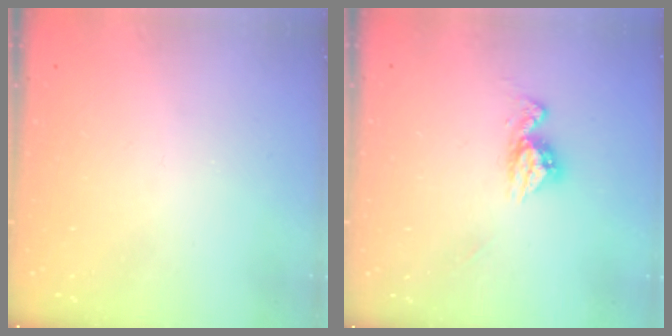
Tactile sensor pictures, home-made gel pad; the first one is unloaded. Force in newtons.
{"total": 8.7, "press": 8.6, "slide": 0.7}